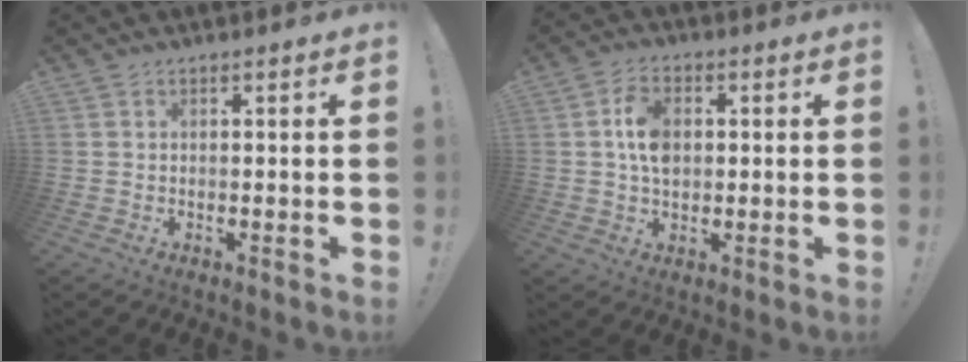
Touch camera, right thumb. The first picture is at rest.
{"total": 8.2, "force": [0.7, 5.8, 5.8], "torque": [-0.100, 0.010, 0.015]}